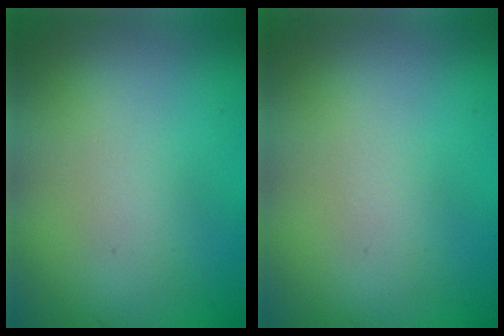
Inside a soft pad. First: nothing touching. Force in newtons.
{"total": 0.0}